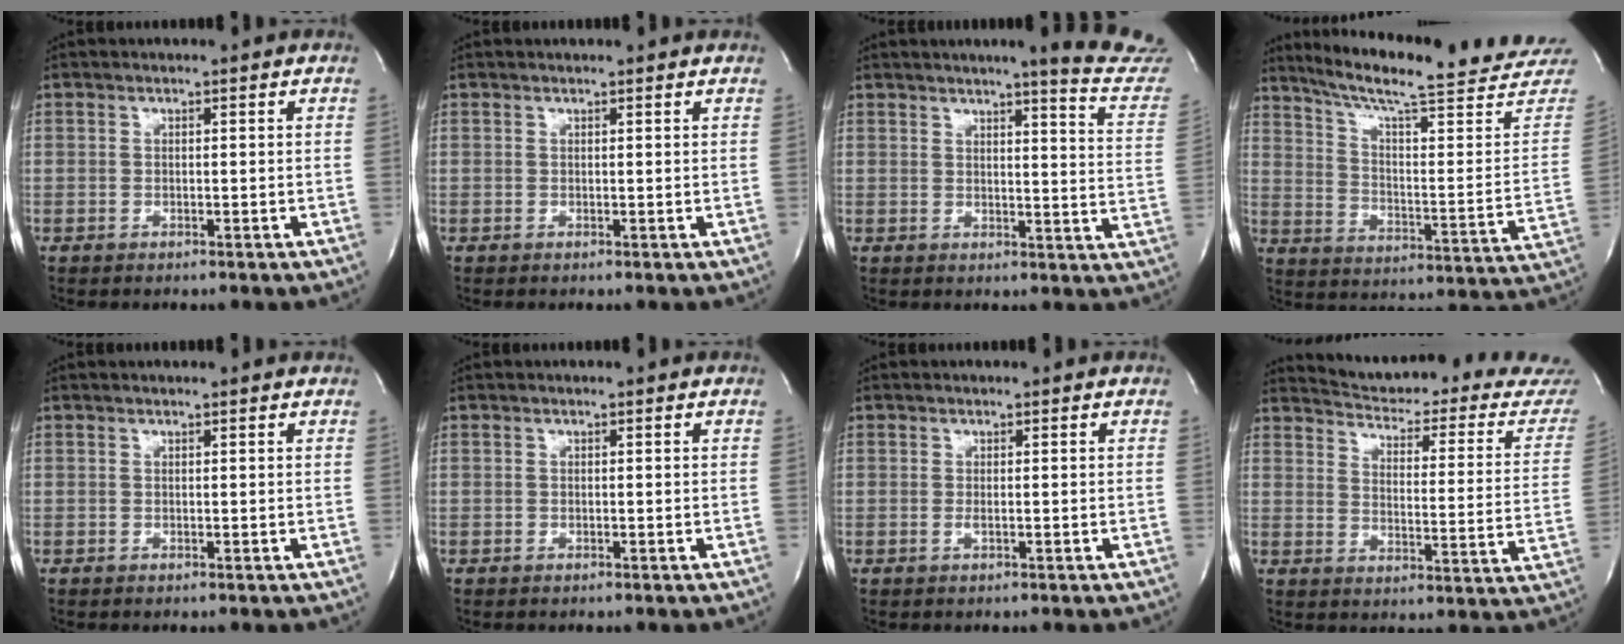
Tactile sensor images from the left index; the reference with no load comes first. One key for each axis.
{"total": 1.4, "fx": 1.3, "fy": 0.2, "fz": 0.2, "tx": -0.011, "ty": 0.008, "tz": 0.007}
{"total": 12.2, "fx": 11.2, "fy": -0.7, "fz": 4.8, "tx": -0.048, "ty": -0.092, "tz": 0.104}
{"total": 25.5, "fx": 22.8, "fy": 1.0, "fz": 11.3, "tx": -0.173, "ty": -0.084, "tz": 0.296}
{"total": 0.9, "fx": 0.9, "fy": 0.2, "fz": 0.1, "tx": -0.010, "ty": 0.005, "tz": 0.003}
{"total": 0.8, "fx": -0.8, "fy": 0.1, "fz": -0.1, "tx": 0.004, "ty": -0.004, "tz": -0.012}
{"total": 0.9, "fx": -0.8, "fy": 0.0, "fz": 0.5, "tx": -0.013, "ty": -0.007, "tz": -0.012}
{"total": 23.5, "fx": 22.3, "fy": 3.0, "fz": 6.6, "tx": -0.084, "ty": -0.105, "tz": 0.256}